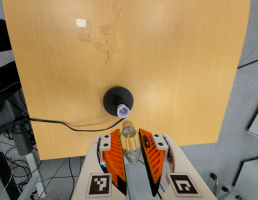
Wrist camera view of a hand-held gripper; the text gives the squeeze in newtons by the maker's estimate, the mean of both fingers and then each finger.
{"total": 12.9, "left": 14.2, "right": 11.7}